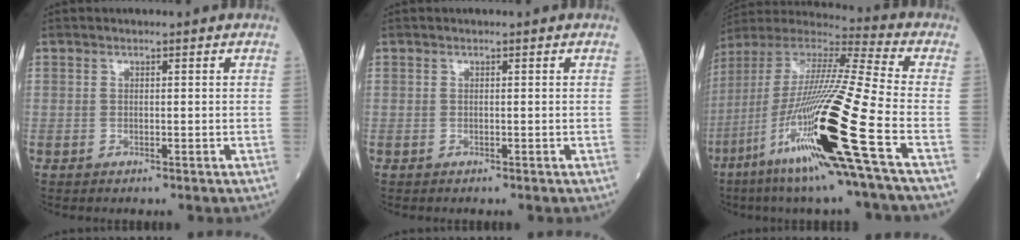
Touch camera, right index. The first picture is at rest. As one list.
[{"total": 0.0}, {"total": 24.9, "force": [-9.4, -0.2, 23.0], "torque": [-0.462, -0.053, -0.184]}]